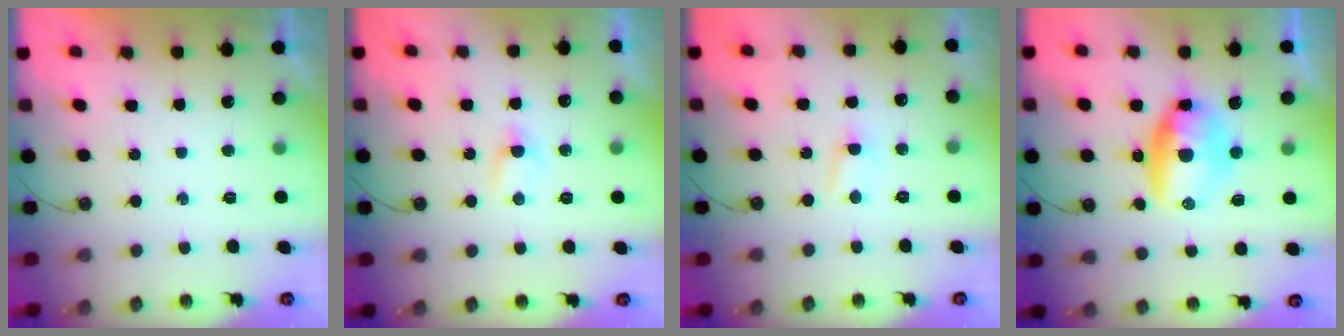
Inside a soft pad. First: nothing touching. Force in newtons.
{"total": 2.7, "press": 2.6, "slide": 0.4}
{"total": 2.8, "press": 2.8, "slide": 0.4}
{"total": 10.4, "press": 10.4, "slide": 1.0}